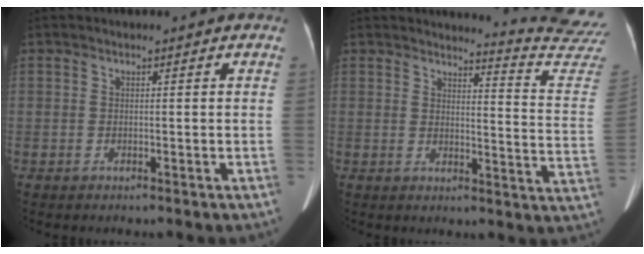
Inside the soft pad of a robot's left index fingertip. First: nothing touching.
{"total": 14.2, "force": [14.0, -2.3, 0.3], "torque": [-0.004, -0.162, 0.134]}